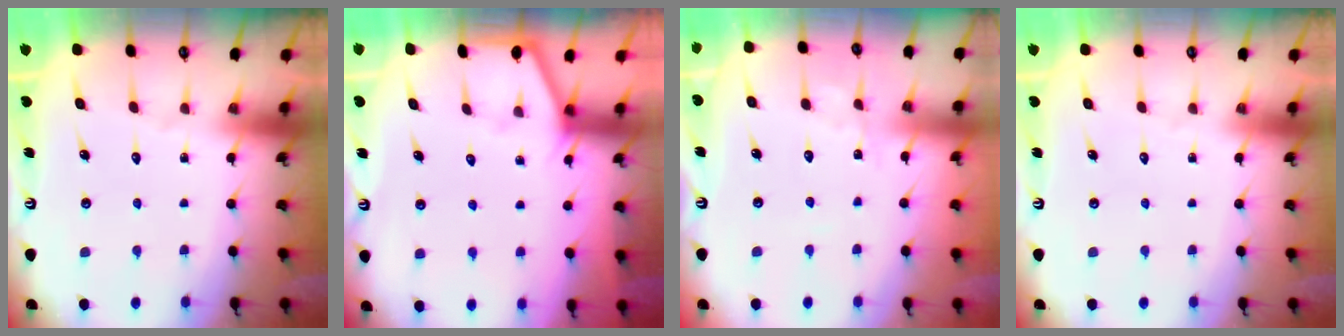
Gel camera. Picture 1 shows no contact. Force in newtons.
{"total": 2.5, "press": 2.4, "slide": 0.4}
{"total": 2.7, "press": 2.7, "slide": 0.3}
{"total": 0.0}